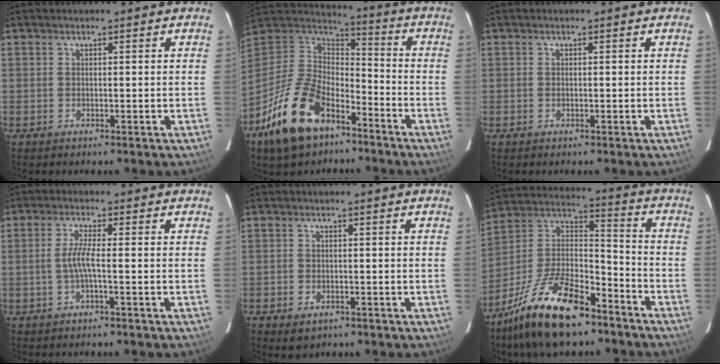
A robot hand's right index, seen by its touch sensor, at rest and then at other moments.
{"total": 20.7, "force": [-11.9, 11.7, 12.3], "torque": [-0.268, -0.002, -0.205]}
{"total": 0.0}
{"total": 3.3, "force": [-0.9, -0.3, 3.2], "torque": [-0.068, 0.001, -0.017]}
{"total": 3.3, "force": [-1.7, 2.4, 1.5], "torque": [-0.031, -0.005, -0.021]}
{"total": 20.7, "force": [-13.7, 8.2, 13.0], "torque": [-0.260, 0.005, -0.238]}